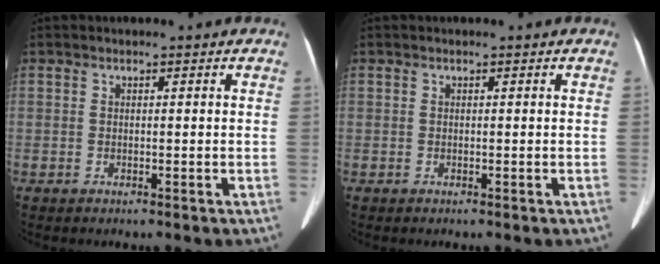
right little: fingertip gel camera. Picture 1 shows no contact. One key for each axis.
{"total": 0.0}